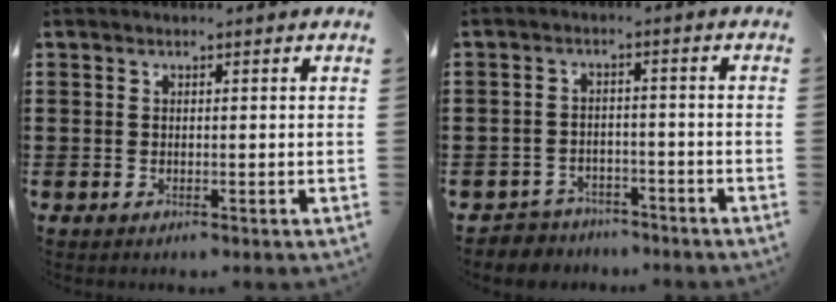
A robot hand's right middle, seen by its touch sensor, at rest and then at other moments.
{"total": 3.3, "force": [-3.2, 0.8, -0.3], "torque": [-0.004, -0.001, -0.069]}